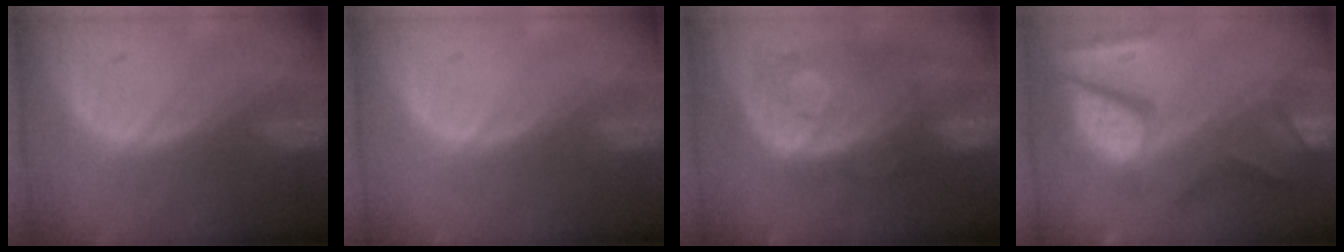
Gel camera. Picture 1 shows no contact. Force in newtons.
{"total": 0.0}
{"total": 11.2, "press": 9.7, "slide": 5.6}
{"total": 12.1, "press": 9.9, "slide": 7.0}